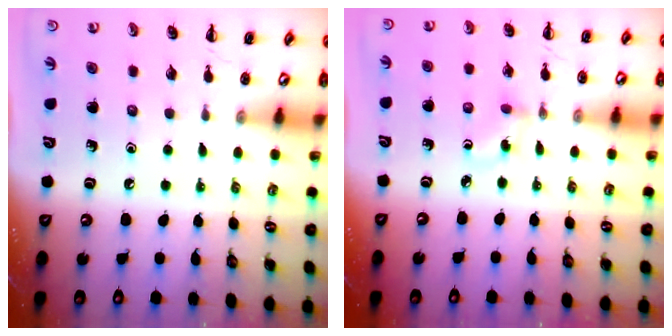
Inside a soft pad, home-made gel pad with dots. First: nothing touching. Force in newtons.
{"total": 2.2, "press": 2.0, "slide": 0.9}